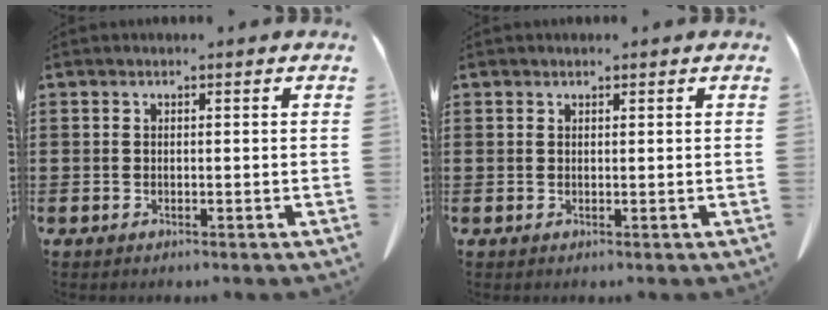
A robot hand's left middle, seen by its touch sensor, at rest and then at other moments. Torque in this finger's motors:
{"motor_torque": [-0.03, 0.38, -0.03, -0.01]}